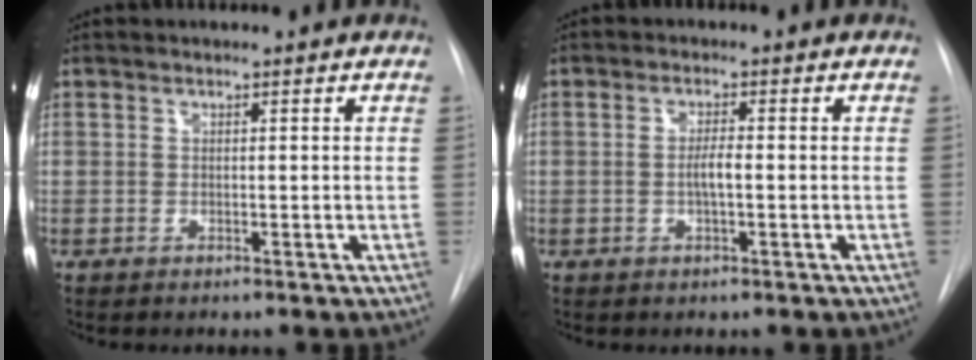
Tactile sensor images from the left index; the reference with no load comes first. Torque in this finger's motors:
{"motor_torque": [0.46, -0.01, 0.17, 0.05]}